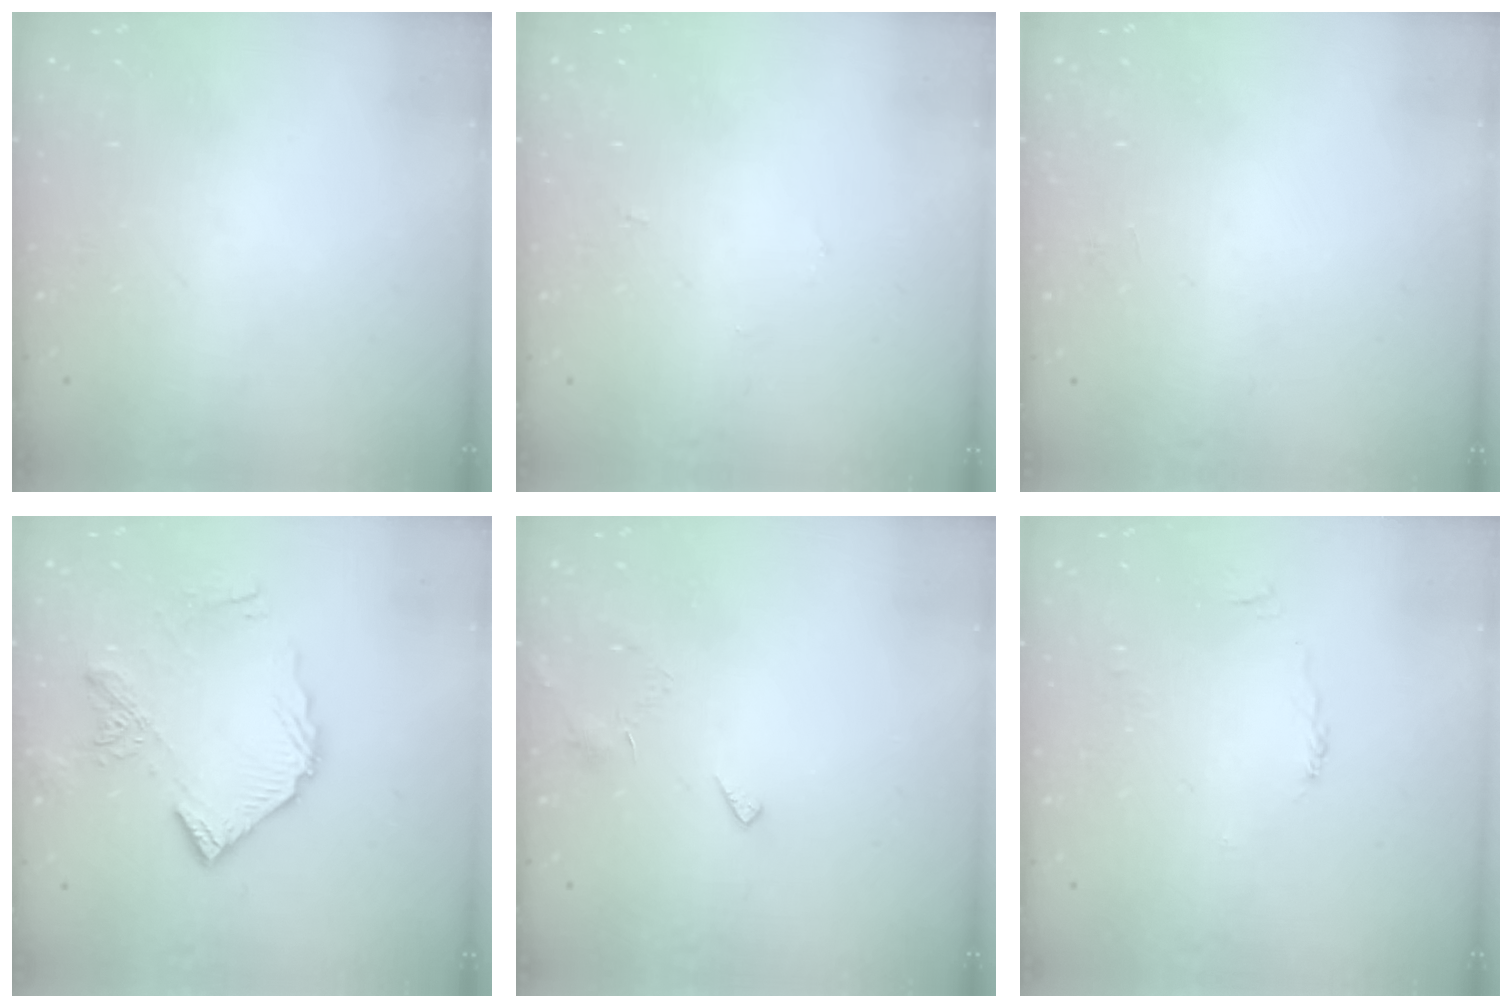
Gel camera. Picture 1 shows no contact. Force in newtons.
{"total": 2.4, "press": 2.4, "slide": 0.2}
{"total": 2.3, "press": 2.3, "slide": 0.2}
{"total": 12.5, "press": 12.4, "slide": 1.6}
{"total": 5.6, "press": 5.6, "slide": 0.3}
{"total": 1.8, "press": 1.8, "slide": 0.4}